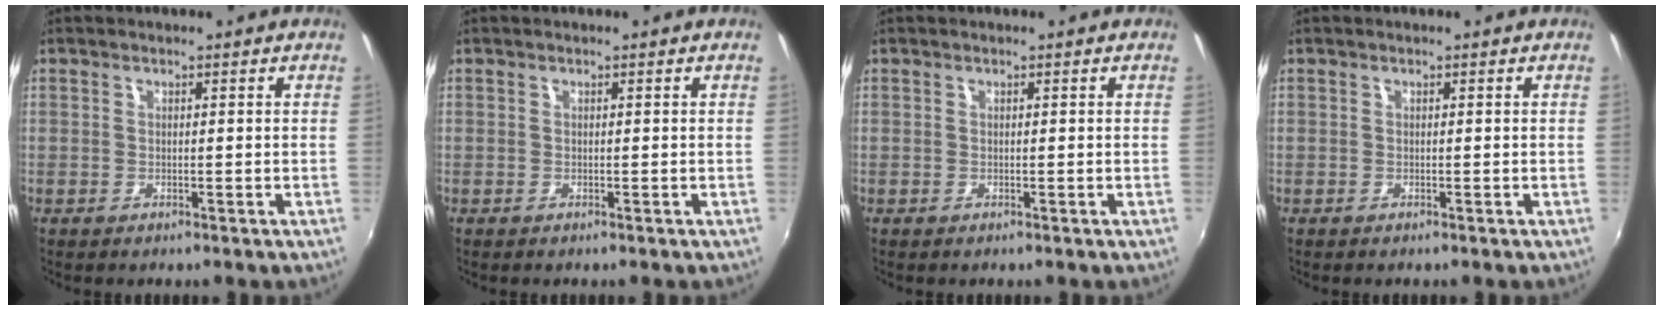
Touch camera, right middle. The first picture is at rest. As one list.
[{"total": 0.0}, {"total": 0.0}, {"total": 0.0}]